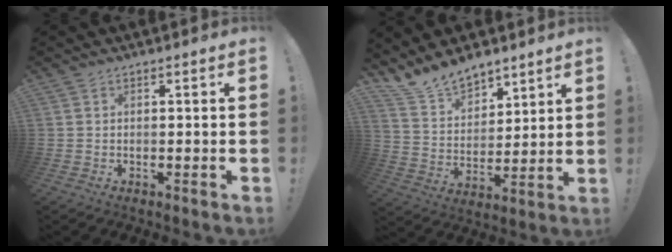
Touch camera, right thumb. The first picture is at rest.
{"total": 12.9, "force": [11.2, 5.6, 2.9], "torque": [-0.072, -0.085, 0.216]}